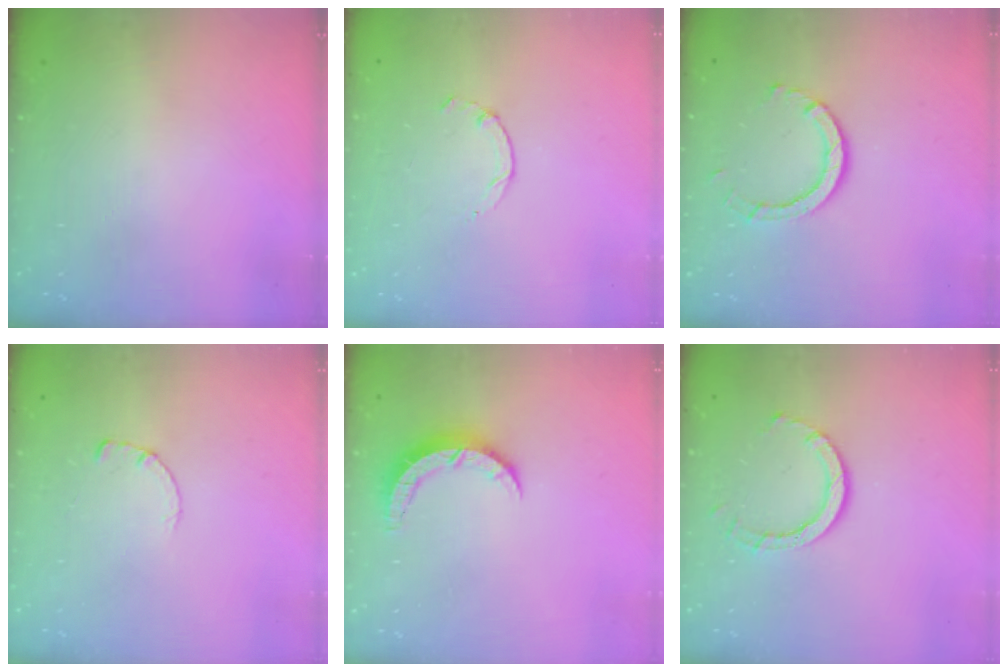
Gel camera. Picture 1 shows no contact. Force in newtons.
{"total": 1.3, "press": 1.2, "slide": 0.4}
{"total": 6.3, "press": 6.3, "slide": 0.3}
{"total": 0.7, "press": 0.7, "slide": 0.2}
{"total": 6.0, "press": 6.0, "slide": 0.4}
{"total": 5.8, "press": 5.8, "slide": 0.2}